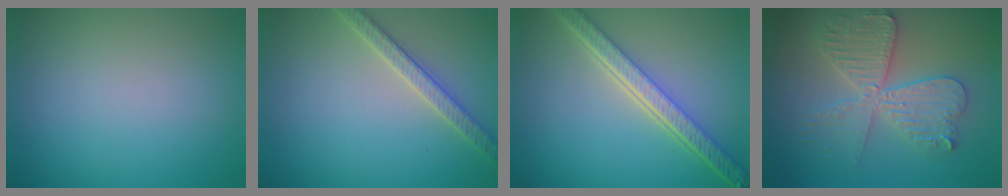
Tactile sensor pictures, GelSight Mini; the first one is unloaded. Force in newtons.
{"total": 2.7, "press": 2.7, "slide": 0.3}
{"total": 6.0, "press": 4.6, "slide": 3.8}
{"total": 5.7, "press": 5.7, "slide": 0.9}